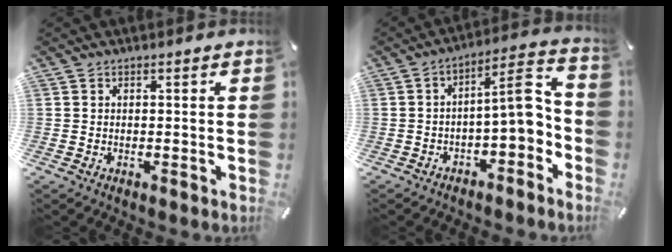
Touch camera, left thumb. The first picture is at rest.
{"total": 10.1, "force": [-0.8, 4.4, 9.0], "torque": [-0.118, -0.014, -0.021]}